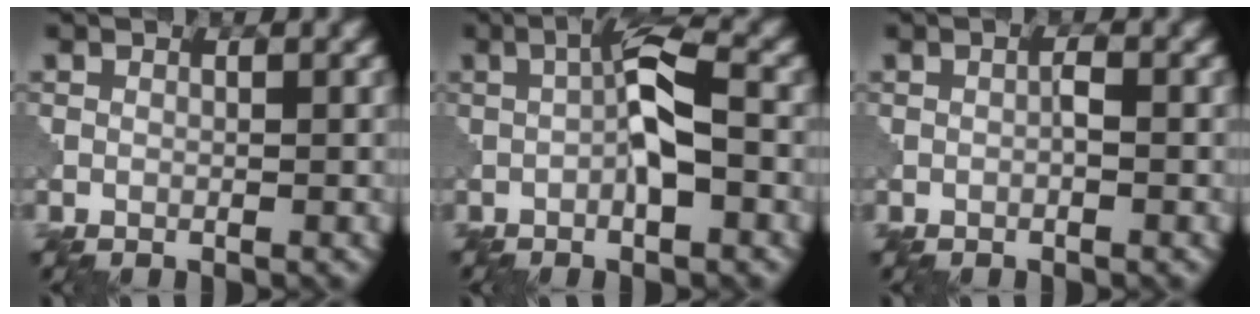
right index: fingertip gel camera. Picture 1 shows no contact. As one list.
[{"total": 4.4, "force": [-0.7, 1.0, 4.2], "torque": [-0.078, 0.012, -0.022]}, {"total": 0.8, "force": [-0.3, 0.1, 0.7], "torque": [-0.014, 0.003, -0.005]}]